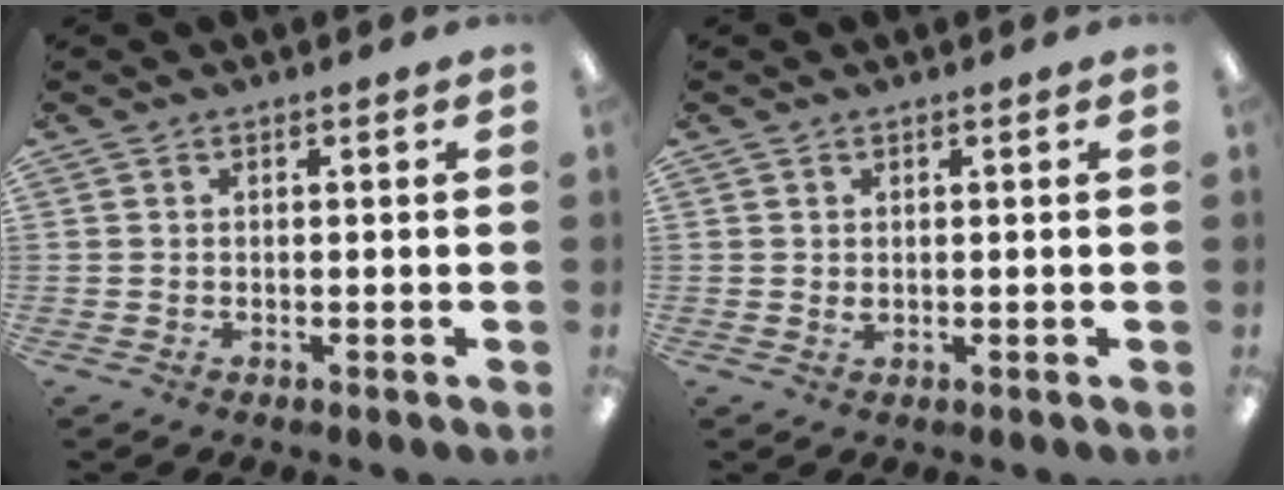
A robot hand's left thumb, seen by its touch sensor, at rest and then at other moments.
{"total": 1.1, "force": [0.3, 0.6, 0.9], "torque": [-0.019, 0.002, 0.004]}